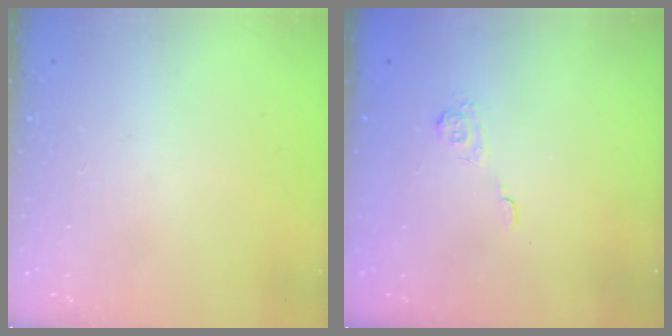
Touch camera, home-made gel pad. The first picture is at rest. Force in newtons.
{"total": 2.2, "press": 1.7, "slide": 1.4}